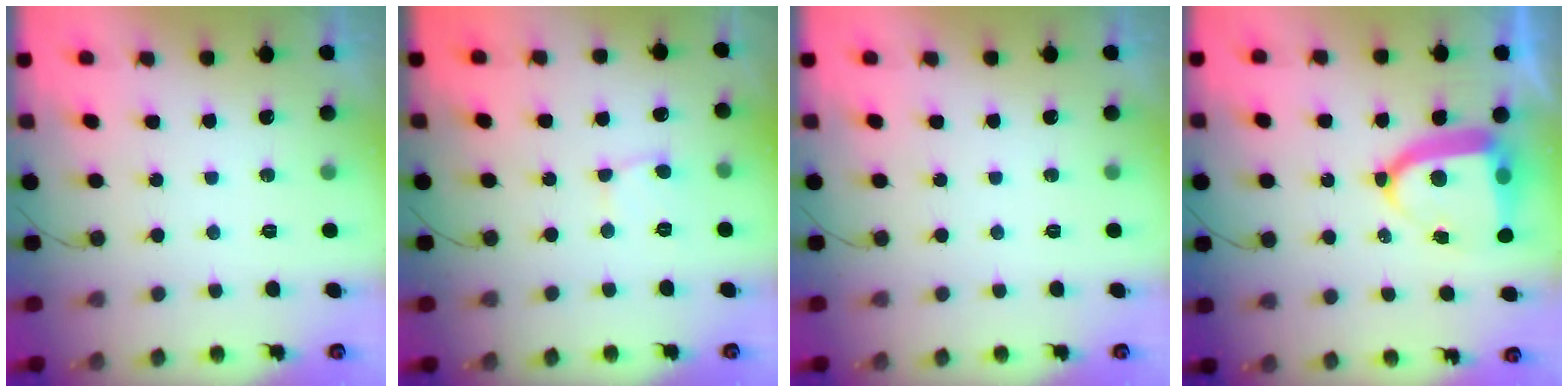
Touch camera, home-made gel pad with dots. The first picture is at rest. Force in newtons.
{"total": 2.9, "press": 2.9, "slide": 0.2}
{"total": 0.0}
{"total": 12.1, "press": 12.0, "slide": 1.5}